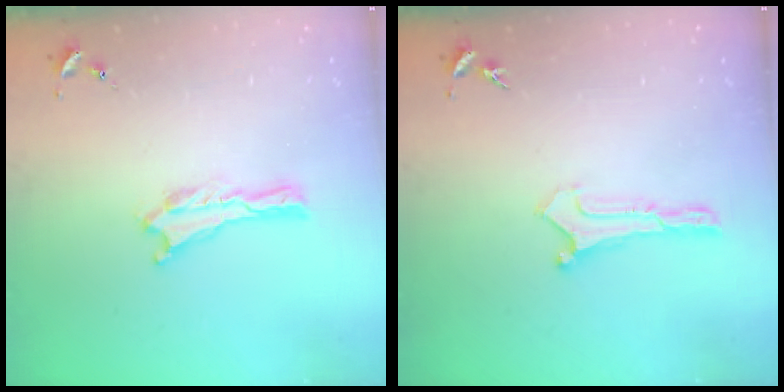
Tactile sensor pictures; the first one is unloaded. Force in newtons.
{"total": 0.0}